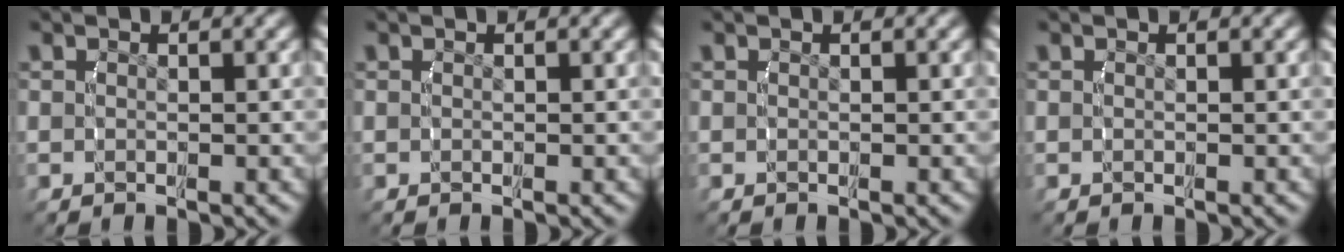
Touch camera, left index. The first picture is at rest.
{"total": 0.0}
{"total": 0.0}
{"total": 0.0}